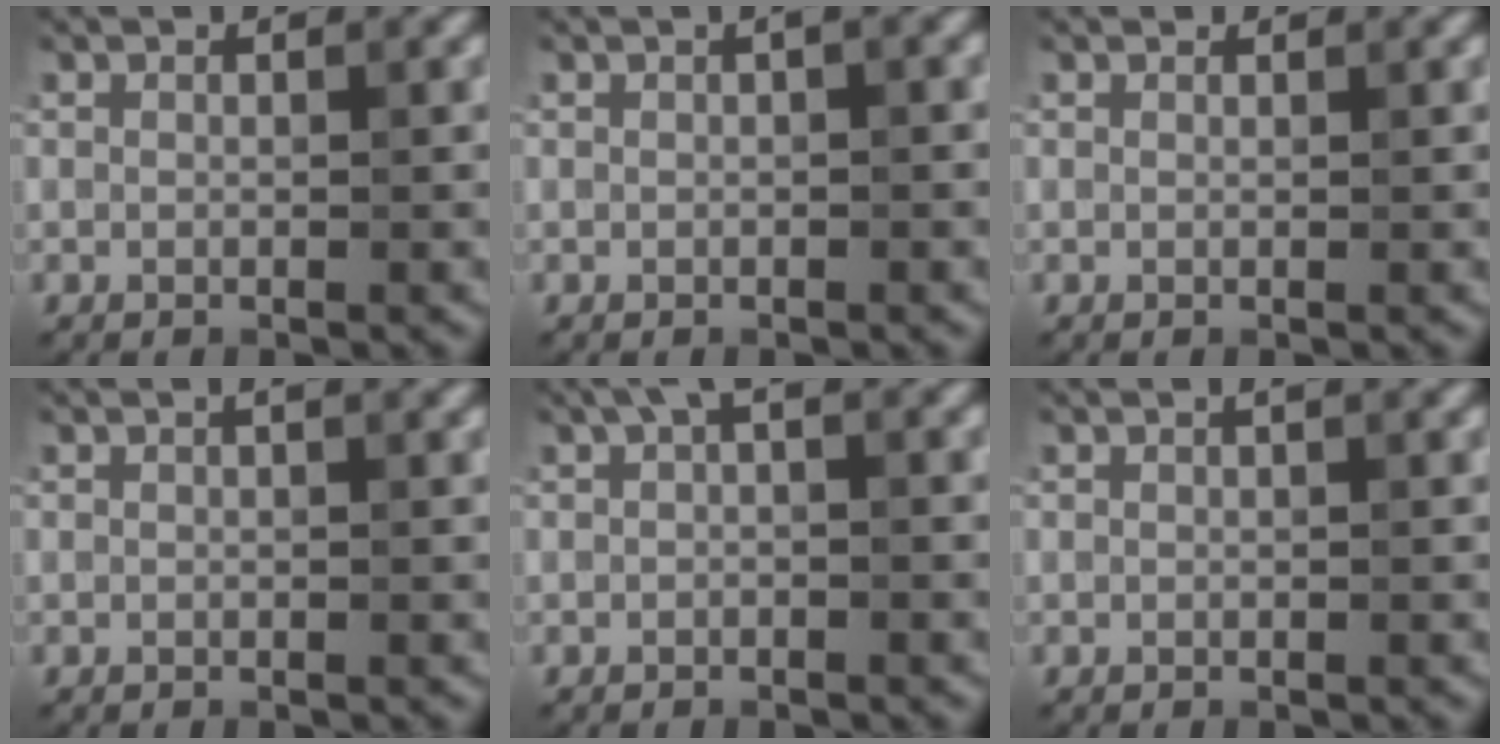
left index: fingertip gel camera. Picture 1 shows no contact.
{"total": 0.8, "force": [0.2, 0.1, 0.8], "torque": [-0.012, 0.005, 0.003]}
{"total": 0.7, "force": [0.7, 0.1, 0.1], "torque": [-0.005, -0.002, 0.009]}
{"total": 0.7, "force": [0.3, 0.0, 0.6], "torque": [-0.010, 0.006, 0.004]}
{"total": 1.5, "force": [0.3, 0.5, 1.4], "torque": [-0.022, 0.007, 0.004]}
{"total": 0.7, "force": [0.3, 0.1, 0.6], "torque": [-0.006, 0.007, 0.002]}